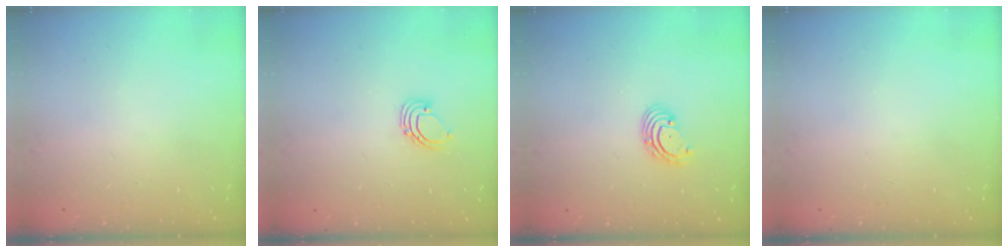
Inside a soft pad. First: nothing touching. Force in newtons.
{"total": 2.6, "press": 2.6, "slide": 0.2}
{"total": 2.7, "press": 2.7, "slide": 0.1}
{"total": 0.0}